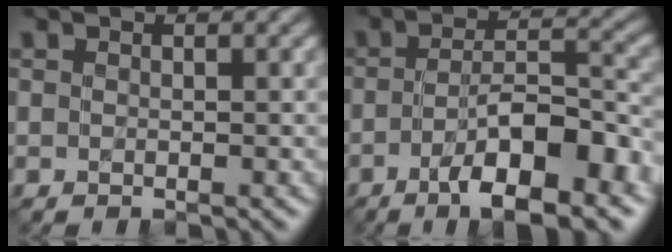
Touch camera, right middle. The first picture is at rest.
{"total": 8.9, "force": [-4.1, 2.5, 7.5], "torque": [-0.117, 0.012, -0.067]}